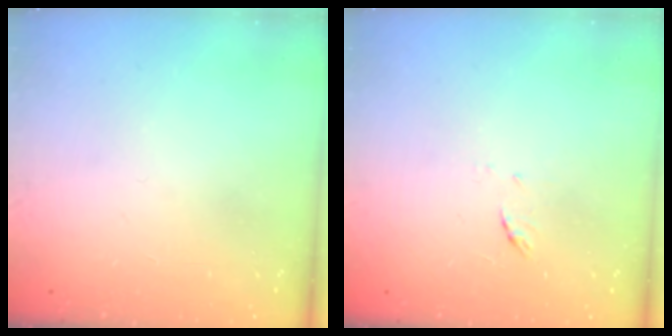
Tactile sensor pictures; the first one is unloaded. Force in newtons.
{"total": 4.8, "press": 4.6, "slide": 1.3}